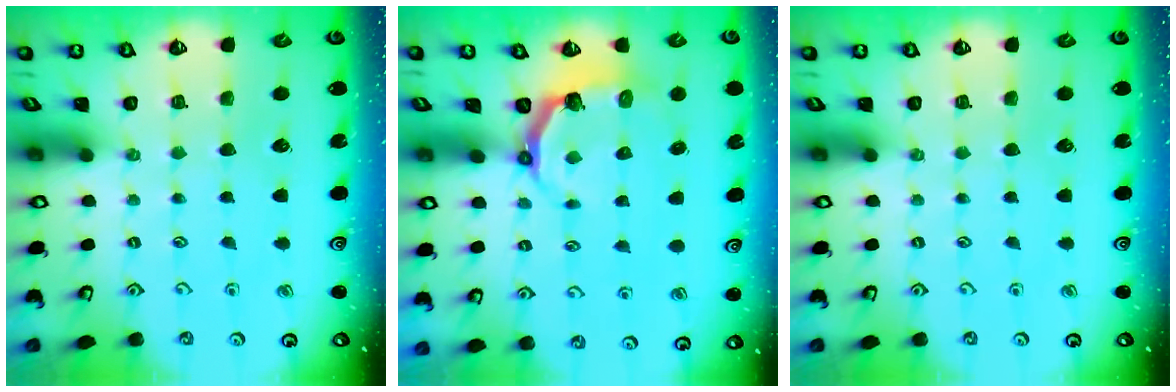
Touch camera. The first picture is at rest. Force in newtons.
{"total": 4.3, "press": 2.8, "slide": 3.3}
{"total": 0.0}